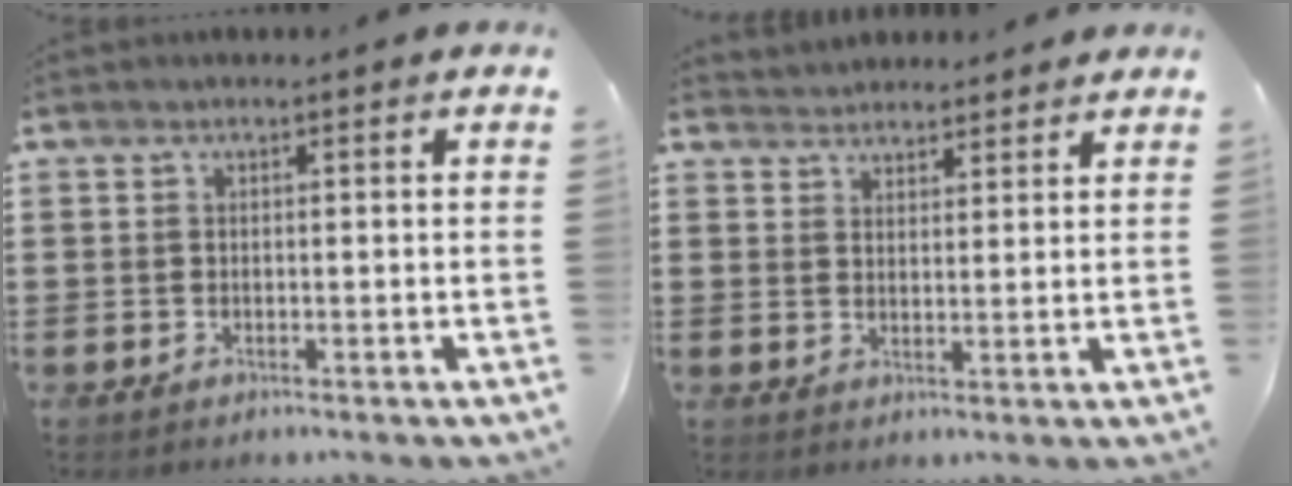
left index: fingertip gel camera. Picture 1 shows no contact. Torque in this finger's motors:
{"motor_torque": [1.07, 1.06, -0.02, 0.01]}